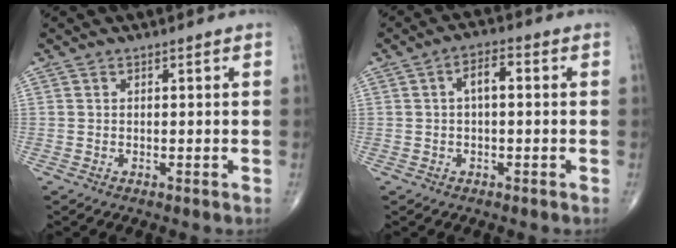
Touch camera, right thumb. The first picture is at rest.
{"total": 4.1, "force": [0.4, 1.9, 3.7], "torque": [-0.056, 0.016, 0.001]}